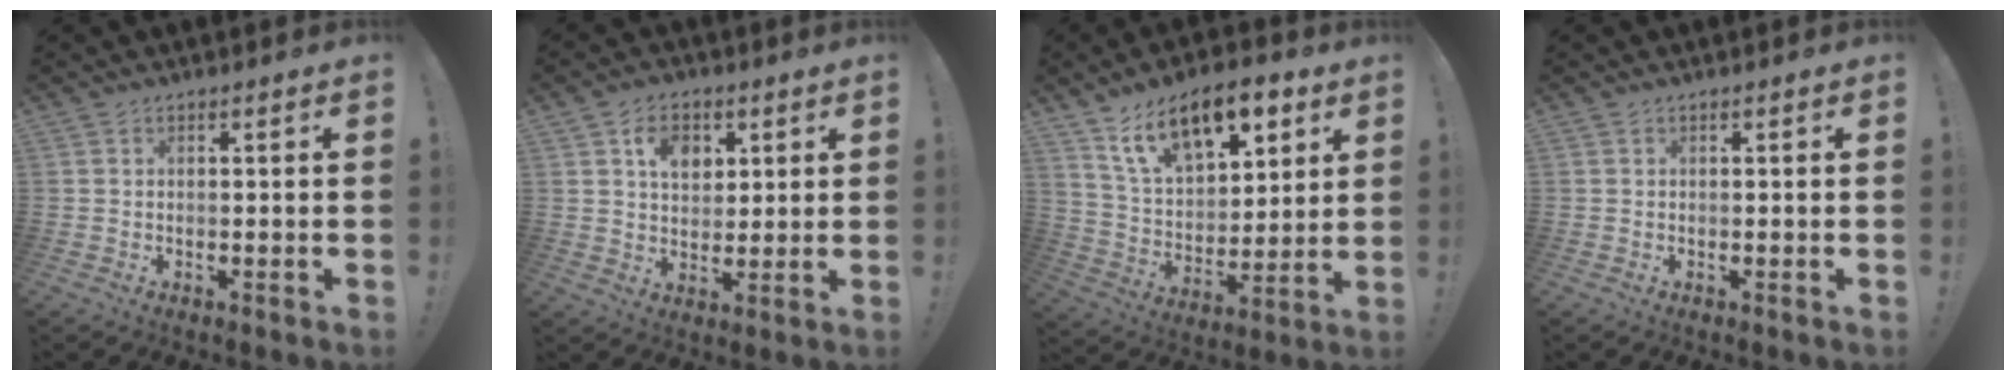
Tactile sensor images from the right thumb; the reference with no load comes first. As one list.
[{"total": 8.4, "force": [3.7, 6.1, 4.3], "torque": [-0.056, -0.013, 0.065]}, {"total": 17.3, "force": [10.3, 9.0, 10.7], "torque": [-0.174, -0.055, 0.185]}, {"total": 0.0}]